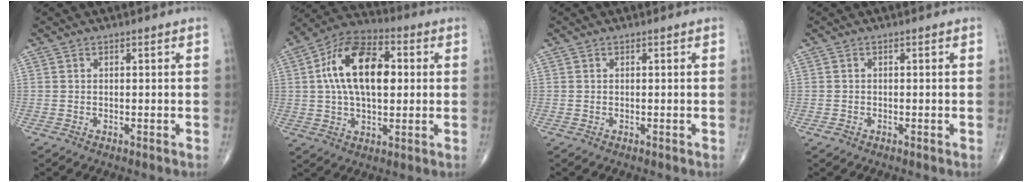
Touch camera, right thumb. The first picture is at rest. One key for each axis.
{"total": 16.7, "fx": 2.5, "fy": 9.2, "fz": 13.7, "tx": -0.228, "ty": 0.019, "tz": 0.036}
{"total": 0.0}
{"total": 0.8, "fx": -0.5, "fy": 0.5, "fz": 0.2, "tx": -0.003, "ty": 0.002, "tz": -0.011}